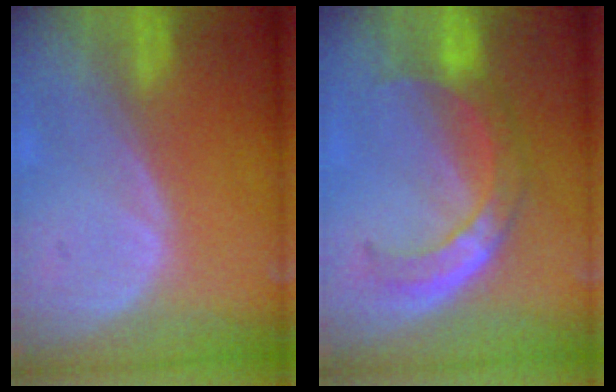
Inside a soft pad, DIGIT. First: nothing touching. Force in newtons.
{"total": 8.1, "press": 6.7, "slide": 4.4}